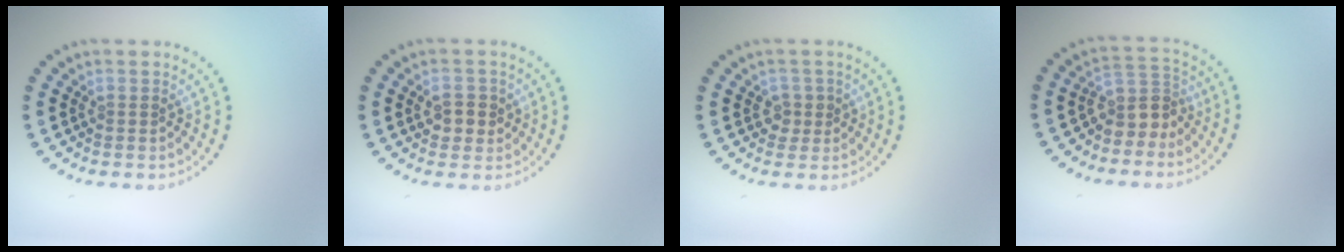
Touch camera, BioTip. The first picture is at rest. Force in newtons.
{"total": 2.4, "press": 2.3, "slide": 0.5}
{"total": 1.3, "press": 1.2, "slide": 0.6}
{"total": 3.0, "press": 2.2, "slide": 2.0}